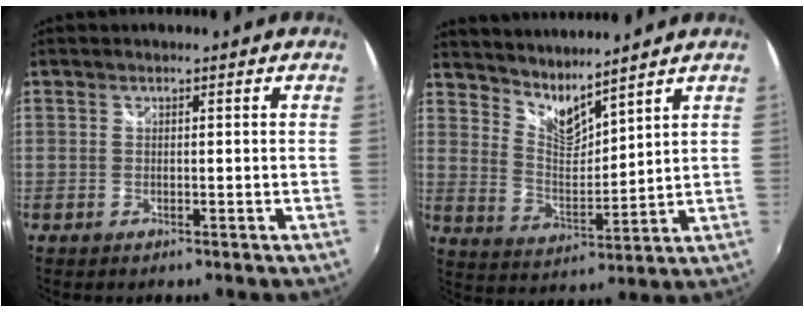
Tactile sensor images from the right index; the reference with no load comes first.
{"total": 8.1, "force": [7.2, 1.1, 3.5], "torque": [-0.056, -0.011, 0.134]}